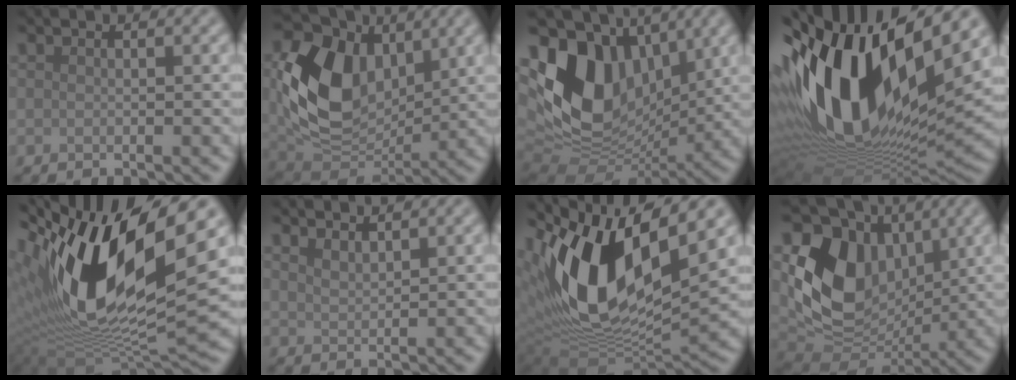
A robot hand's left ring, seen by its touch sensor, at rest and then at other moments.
{"total": 10.8, "force": [2.0, 7.5, 7.5], "torque": [-0.161, -0.002, 0.035]}
{"total": 13.0, "force": [3.5, 9.0, 8.7], "torque": [-0.175, 0.001, 0.066]}
{"total": 18.1, "force": [3.5, 9.0, 15.3], "torque": [-0.300, -0.004, 0.056]}
{"total": 17.0, "force": [4.3, 7.2, 14.8], "torque": [-0.292, -0.005, 0.077]}
{"total": 1.8, "force": [1.7, 0.3, 0.5], "torque": [-0.008, 0.001, 0.033]}
{"total": 13.9, "force": [3.8, 6.7, 11.6], "torque": [-0.232, -0.008, 0.069]}
{"total": 10.8, "force": [3.1, 8.0, 6.5], "torque": [-0.137, -0.015, 0.062]}